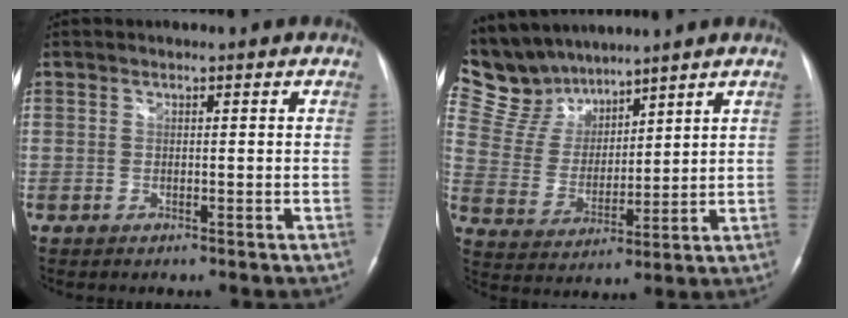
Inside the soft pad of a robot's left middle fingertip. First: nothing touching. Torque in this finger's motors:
{"motor_torque": [-0.01, -0.21, -0.07, -0.08]}